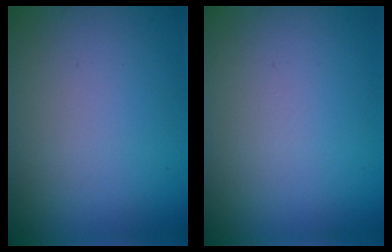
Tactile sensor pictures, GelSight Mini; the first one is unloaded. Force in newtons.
{"total": 0.0}